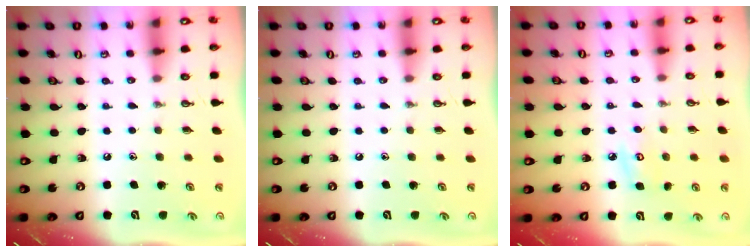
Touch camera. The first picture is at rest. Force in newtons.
{"total": 0.0}
{"total": 6.3, "press": 6.2, "slide": 0.5}